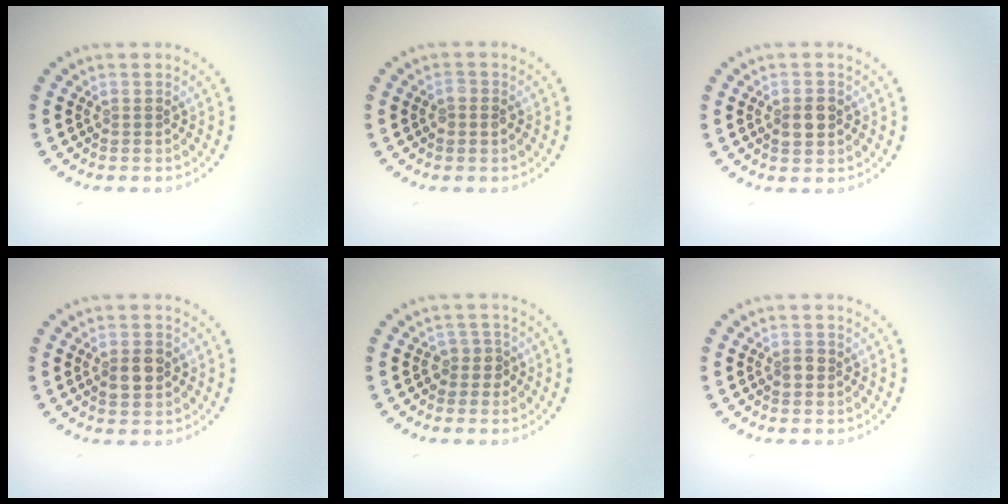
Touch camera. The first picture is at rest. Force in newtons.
{"total": 1.0, "press": 1.0, "slide": 0.1}
{"total": 2.4, "press": 2.4, "slide": 0.0}
{"total": 2.9, "press": 2.9, "slide": 0.1}
{"total": 1.8, "press": 1.5, "slide": 1.0}
{"total": 1.1, "press": 1.1, "slide": 0.1}